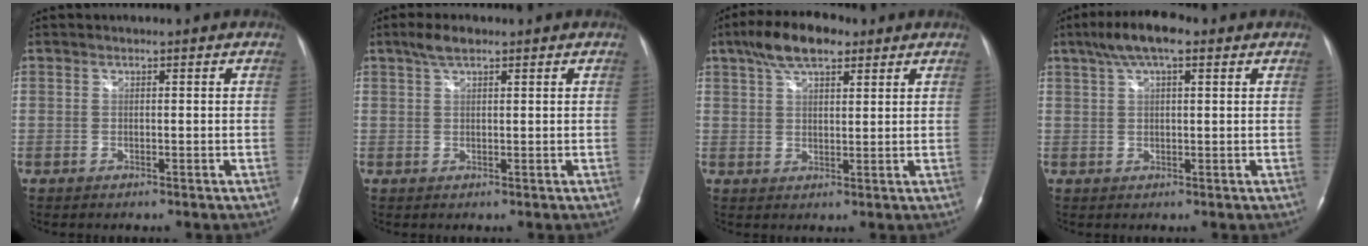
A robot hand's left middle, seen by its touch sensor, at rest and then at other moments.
{"total": 3.0, "force": [2.1, 1.0, 2.0], "torque": [-0.044, 0.012, 0.040]}
{"total": 8.5, "force": [5.5, 3.3, 5.7], "torque": [-0.107, 0.023, 0.095]}
{"total": 7.3, "force": [4.4, 1.9, 5.5], "torque": [-0.108, 0.025, 0.072]}